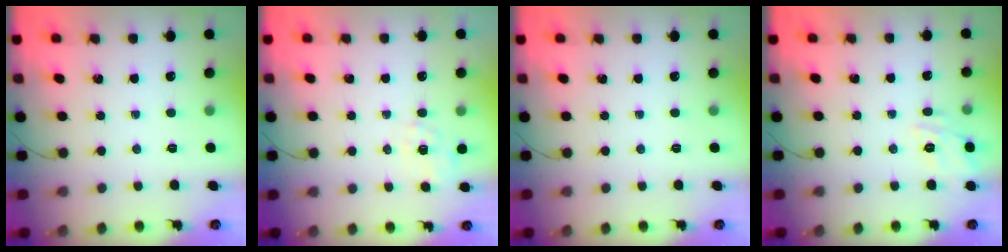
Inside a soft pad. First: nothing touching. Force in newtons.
{"total": 2.5, "press": 1.9, "slide": 1.6}
{"total": 0.0}
{"total": 12.3, "press": 12.3, "slide": 0.7}